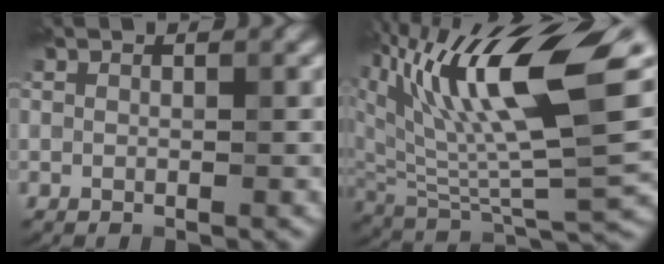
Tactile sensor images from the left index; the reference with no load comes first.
{"total": 13.2, "force": [5.0, 4.6, 11.2], "torque": [-0.199, 0.005, 0.102]}